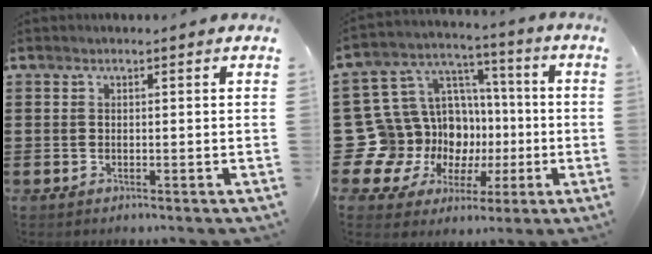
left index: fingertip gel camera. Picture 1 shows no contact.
{"total": 14.8, "force": [-3.0, 13.8, 4.2], "torque": [-0.151, -0.021, -0.018]}